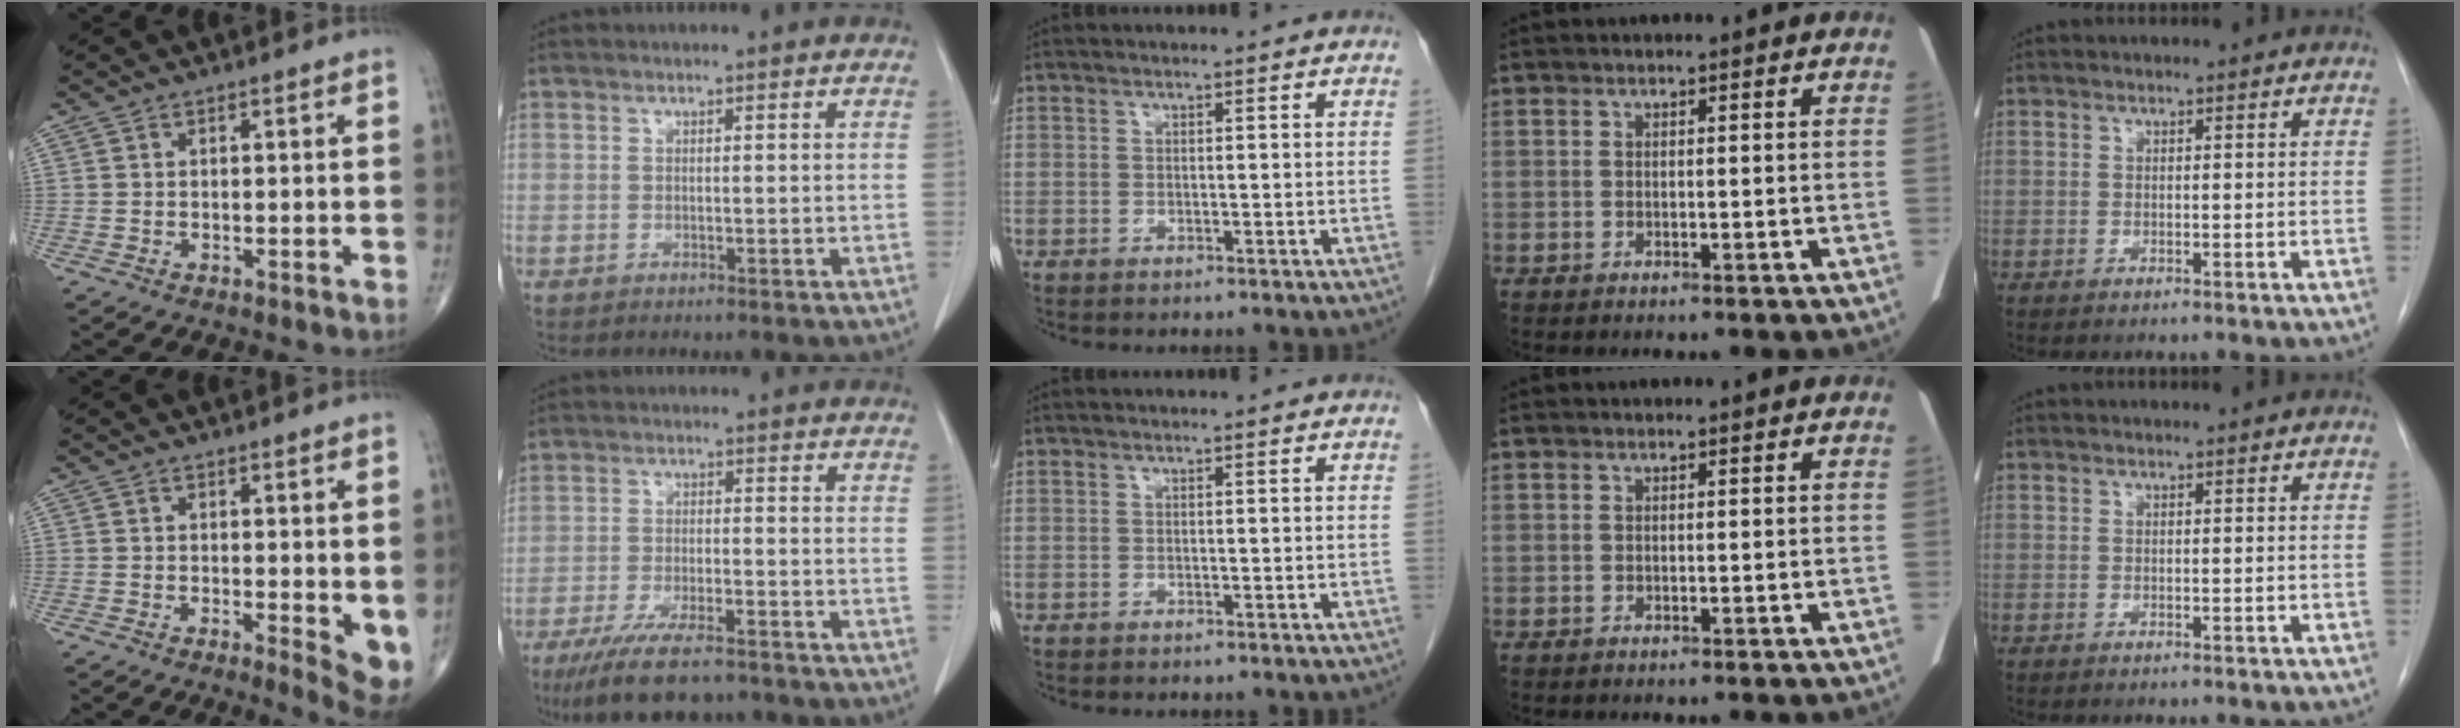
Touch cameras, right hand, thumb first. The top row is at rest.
{"thumb": {"total": 4.9, "force": [0.1, 1.6, 4.6], "torque": [-0.059, -0.013, 0.002]}, "index": {"total": 12.5, "force": [-9.4, 3.4, 7.5], "torque": [-0.134, -0.023, -0.154]}}